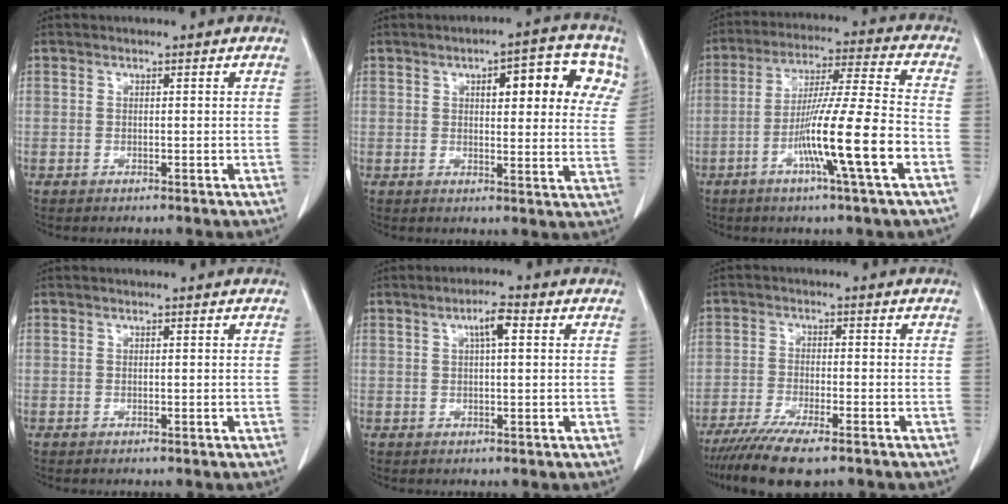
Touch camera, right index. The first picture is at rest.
{"total": 12.1, "force": [5.3, 3.8, 10.2], "torque": [-0.120, 0.020, 0.059]}
{"total": 14.2, "force": [-5.1, -1.0, 13.2], "torque": [-0.238, -0.010, -0.095]}
{"total": 0.0}
{"total": 3.5, "force": [1.2, 0.6, 3.2], "torque": [-0.057, 0.009, 0.019]}
{"total": 9.7, "force": [-7.4, 1.8, 5.9], "torque": [-0.096, -0.020, -0.119]}